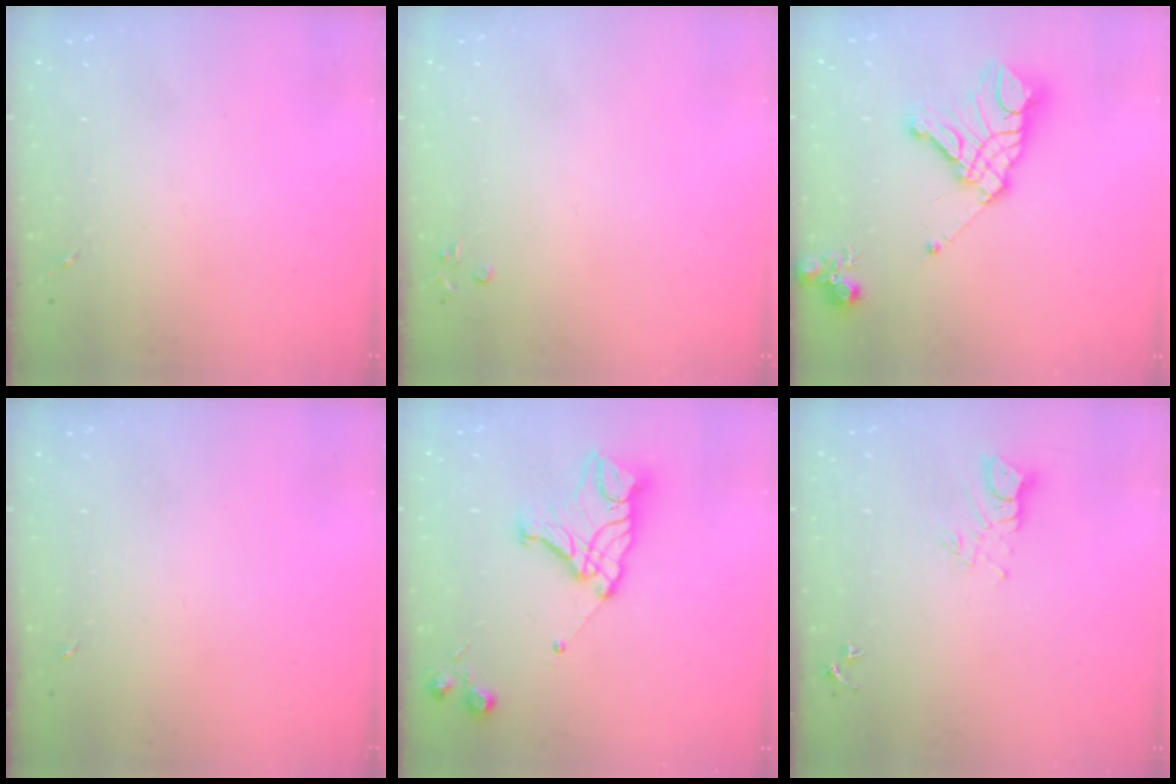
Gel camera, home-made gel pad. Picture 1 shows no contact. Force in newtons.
{"total": 3.3, "press": 3.3, "slide": 0.3}
{"total": 17.2, "press": 17.0, "slide": 2.4}
{"total": 0.0}
{"total": 15.7, "press": 15.6, "slide": 1.3}
{"total": 5.7, "press": 5.7, "slide": 0.5}